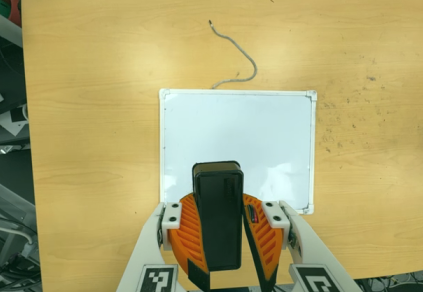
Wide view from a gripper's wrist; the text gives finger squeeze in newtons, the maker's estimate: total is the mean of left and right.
{"total": 10.8, "left": 10.0, "right": 11.6}